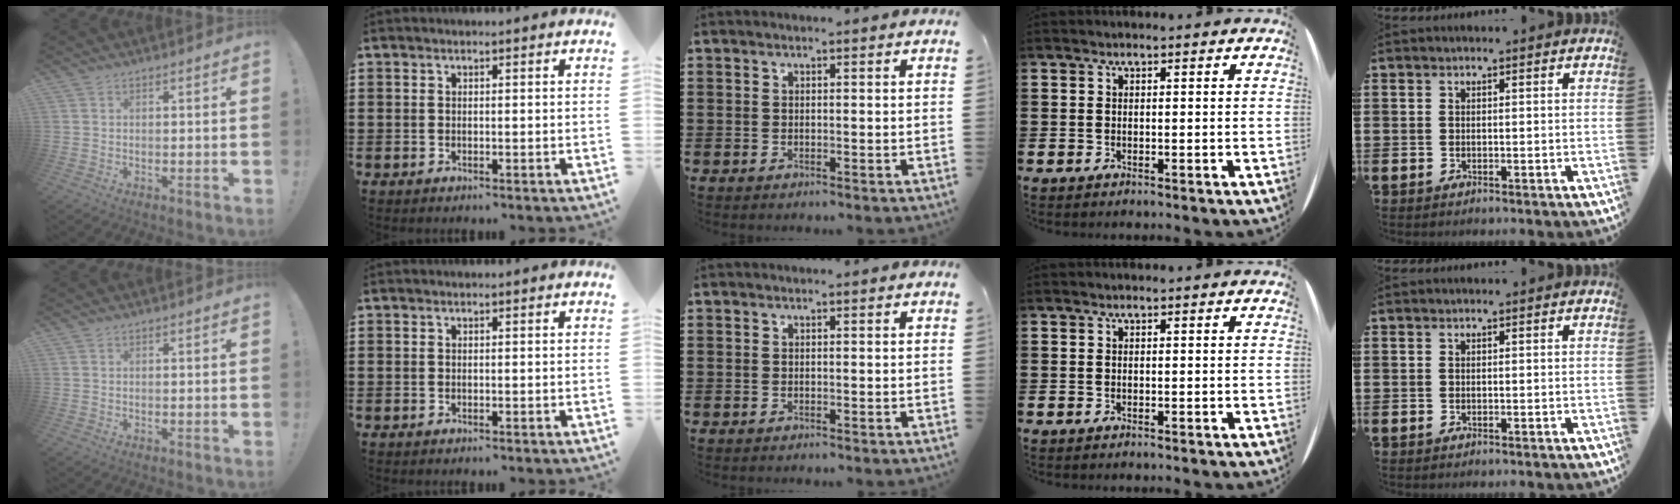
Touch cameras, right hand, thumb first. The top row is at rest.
{}